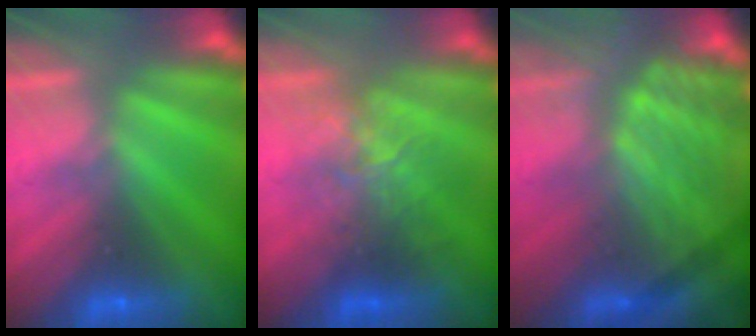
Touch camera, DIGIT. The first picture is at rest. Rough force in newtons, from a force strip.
{"total": 2.6}
{"total": 3.4}